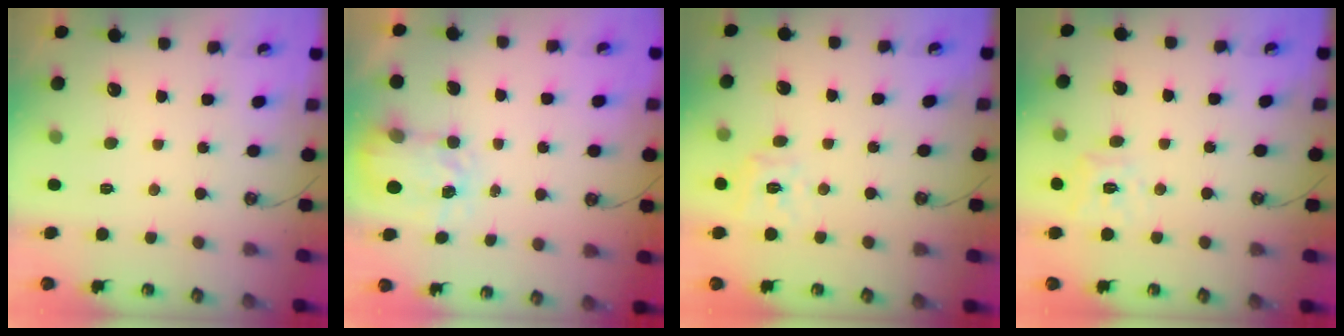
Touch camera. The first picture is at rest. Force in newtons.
{"total": 4.1, "press": 4.1, "slide": 0.5}
{"total": 9.9, "press": 9.8, "slide": 0.9}
{"total": 9.7, "press": 9.6, "slide": 1.0}